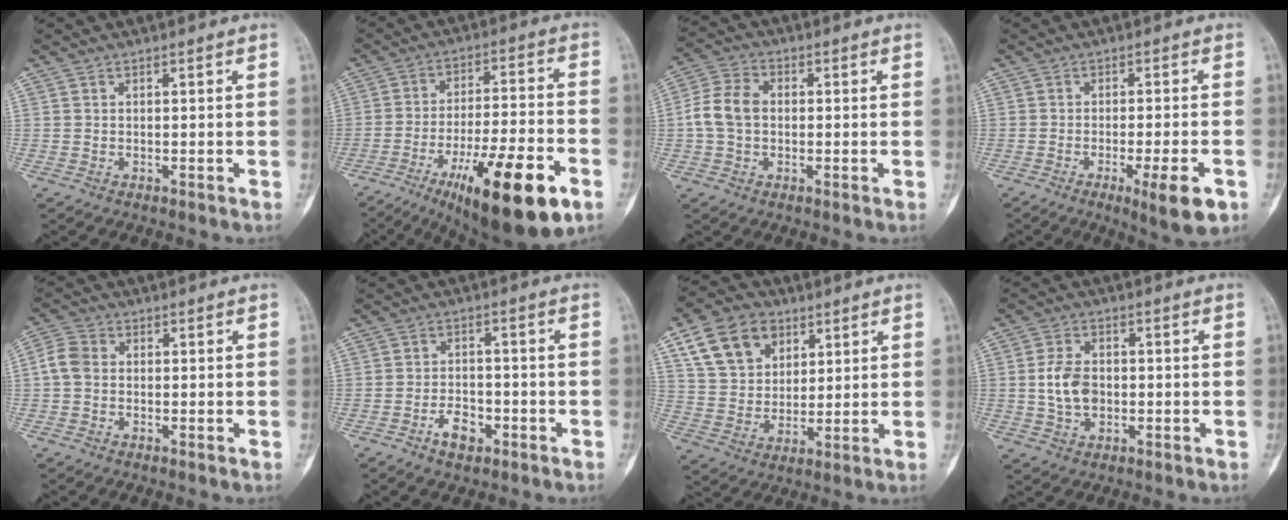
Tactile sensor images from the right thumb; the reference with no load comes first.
{"total": 21.9, "force": [-10.6, 5.6, 18.3], "torque": [-0.271, 0.039, -0.161]}
{"total": 7.5, "force": [-0.2, 5.5, 5.1], "torque": [-0.099, 0.023, -0.013]}
{"total": 8.3, "force": [-3.7, 1.5, 7.3], "torque": [-0.109, 0.000, -0.050]}
{"total": 4.4, "force": [-0.1, 3.5, 2.6], "torque": [-0.053, 0.014, -0.009]}
{"total": 5.1, "force": [-2.7, 3.0, 3.1], "torque": [-0.037, 0.022, -0.046]}
{"total": 13.9, "force": [6.5, 10.1, 7.0], "torque": [-0.100, -0.013, 0.122]}
{"total": 6.8, "force": [-0.4, 4.7, 5.0], "torque": [-0.086, 0.005, -0.008]}